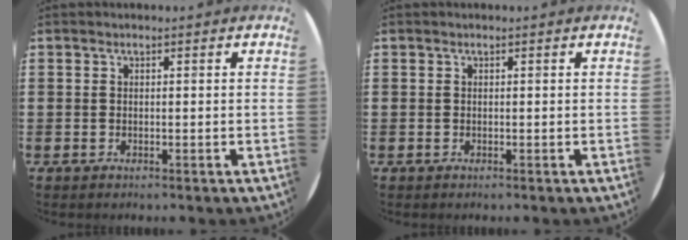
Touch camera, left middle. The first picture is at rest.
{"total": 0.0}